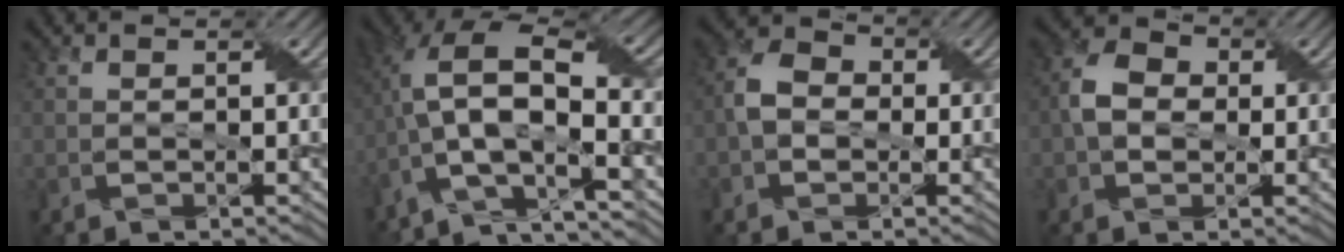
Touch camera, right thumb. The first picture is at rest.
{"total": 14.1, "force": [-3.9, 5.2, 12.5], "torque": [-0.249, 0.001, -0.061]}
{"total": 4.2, "force": [-0.6, 3.4, 2.4], "torque": [-0.052, 0.009, -0.020]}
{"total": 4.8, "force": [0.0, 3.8, 2.9], "torque": [-0.066, 0.009, -0.009]}